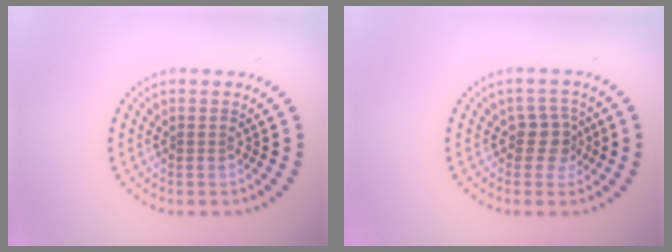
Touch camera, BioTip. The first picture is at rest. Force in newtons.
{"total": 2.4, "press": 1.9, "slide": 1.4}